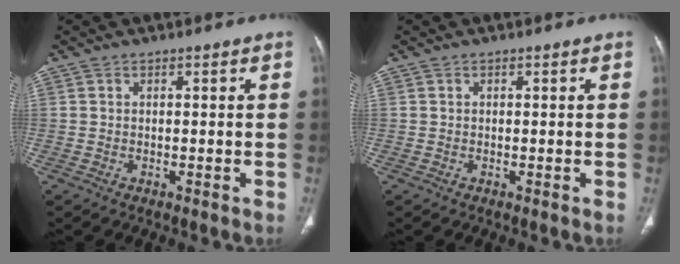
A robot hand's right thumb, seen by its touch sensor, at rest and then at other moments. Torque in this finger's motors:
{"motor_torque": [-0.01, -0.01, 0.00, 0.00, 0.01]}